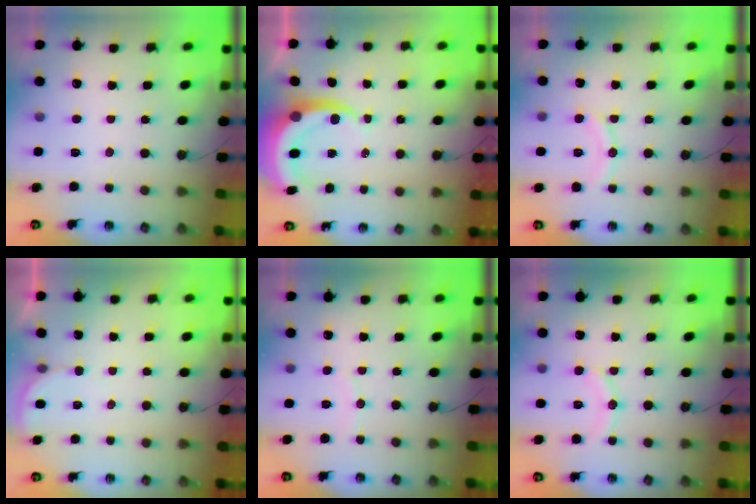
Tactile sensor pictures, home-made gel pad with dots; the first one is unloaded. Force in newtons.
{"total": 7.1, "press": 7.1, "slide": 0.9}
{"total": 8.8, "press": 8.7, "slide": 0.8}
{"total": 1.9, "press": 1.9, "slide": 0.1}
{"total": 4.0, "press": 4.0, "slide": 0.5}
{"total": 9.2, "press": 9.0, "slide": 2.3}